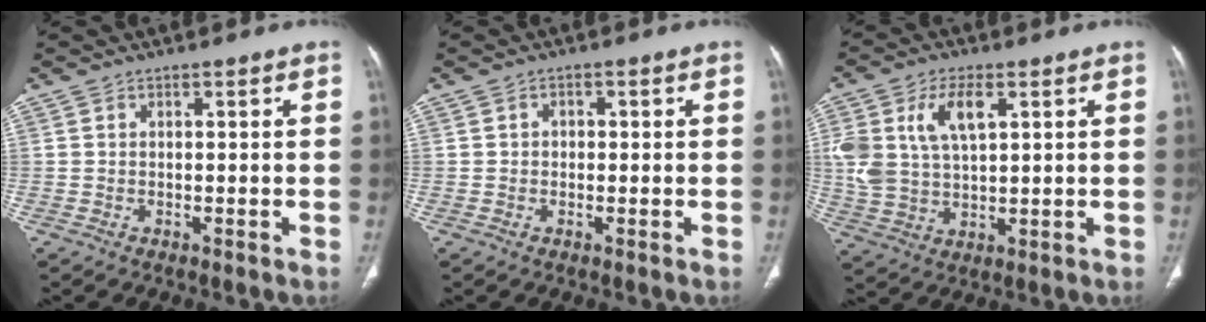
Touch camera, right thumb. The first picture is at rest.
{"total": 1.4, "force": [0.0, 1.2, 0.7], "torque": [-0.003, 0.004, -0.003]}
{"total": 11.6, "force": [3.9, 6.2, 8.9], "torque": [-0.185, 0.002, 0.082]}